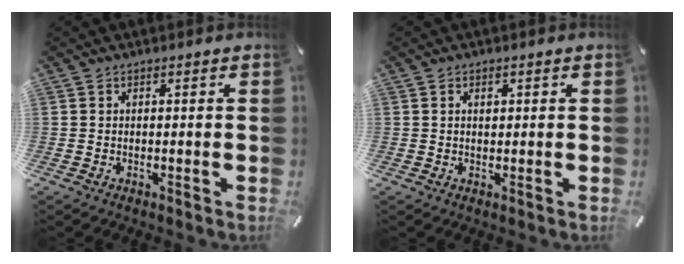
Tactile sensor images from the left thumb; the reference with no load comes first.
{"total": 1.3, "force": [0.4, 0.8, 0.9], "torque": [-0.012, 0.000, 0.006]}